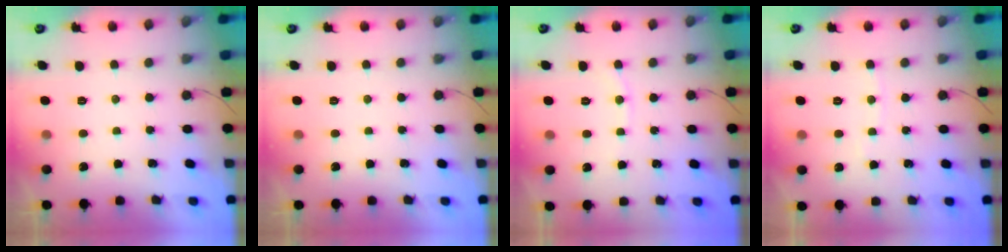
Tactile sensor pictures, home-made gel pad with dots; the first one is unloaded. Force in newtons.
{"total": 0.0}
{"total": 4.9, "press": 4.9, "slide": 0.6}
{"total": 2.2, "press": 2.2, "slide": 0.2}